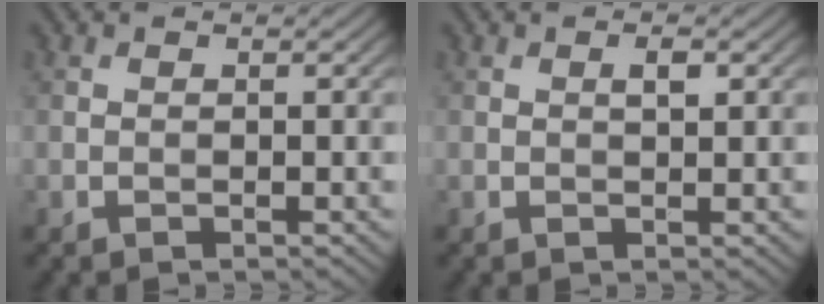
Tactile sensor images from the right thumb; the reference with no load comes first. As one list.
[{"total": 1.3, "force": [0.4, 0.3, 1.2], "torque": [-0.020, -0.001, 0.007]}]